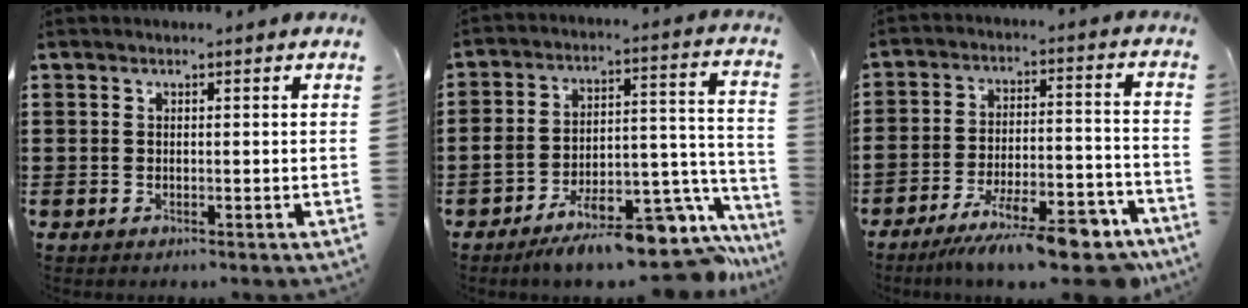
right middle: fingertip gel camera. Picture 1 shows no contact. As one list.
[{"total": 13.5, "force": [-11.0, 3.8, 6.8], "torque": [-0.090, 0.046, -0.189]}, {"total": 12.6, "force": [-10.7, 2.1, 6.5], "torque": [-0.085, 0.037, -0.191]}]